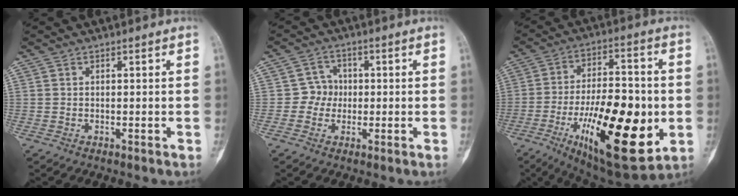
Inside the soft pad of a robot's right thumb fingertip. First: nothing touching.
{"total": 4.0, "force": [-0.3, 3.9, 0.9], "torque": [0.017, 0.012, -0.014]}
{"total": 26.2, "force": [-6.6, 10.3, 23.2], "torque": [-0.373, -0.001, -0.087]}